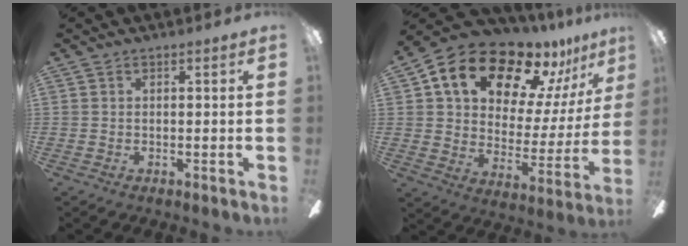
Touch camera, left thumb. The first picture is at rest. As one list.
[{"total": 19.0, "force": [13.5, 9.8, 9.1], "torque": [-0.161, -0.083, 0.233]}]